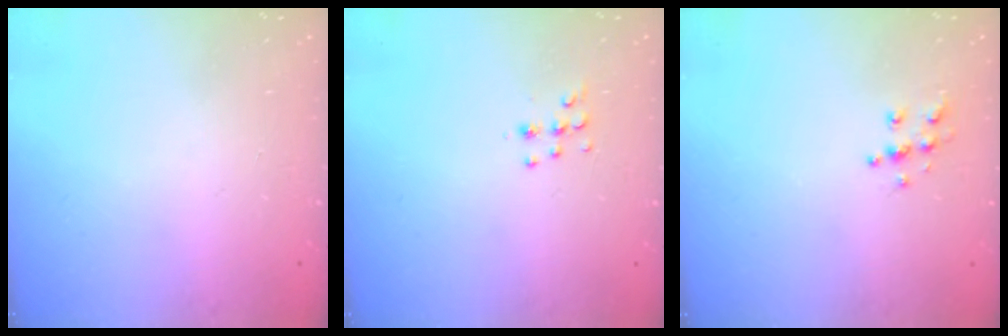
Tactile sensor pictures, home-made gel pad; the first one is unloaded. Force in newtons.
{"total": 7.6, "press": 7.5, "slide": 1.2}
{"total": 5.6, "press": 5.6, "slide": 0.3}